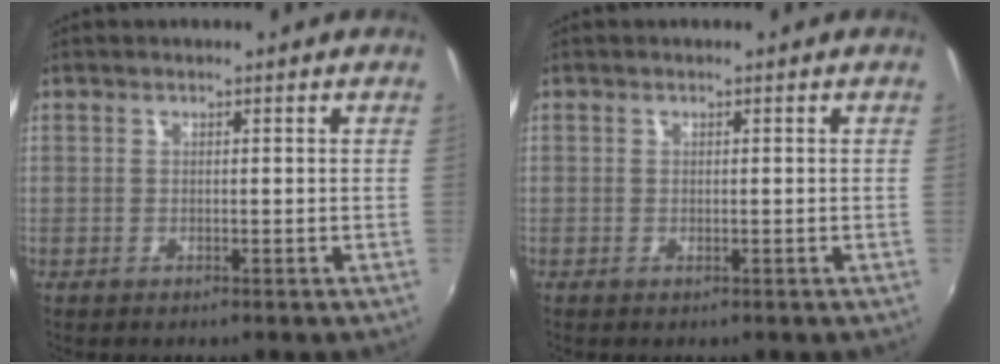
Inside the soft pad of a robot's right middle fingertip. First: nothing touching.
{"total": 0.0}